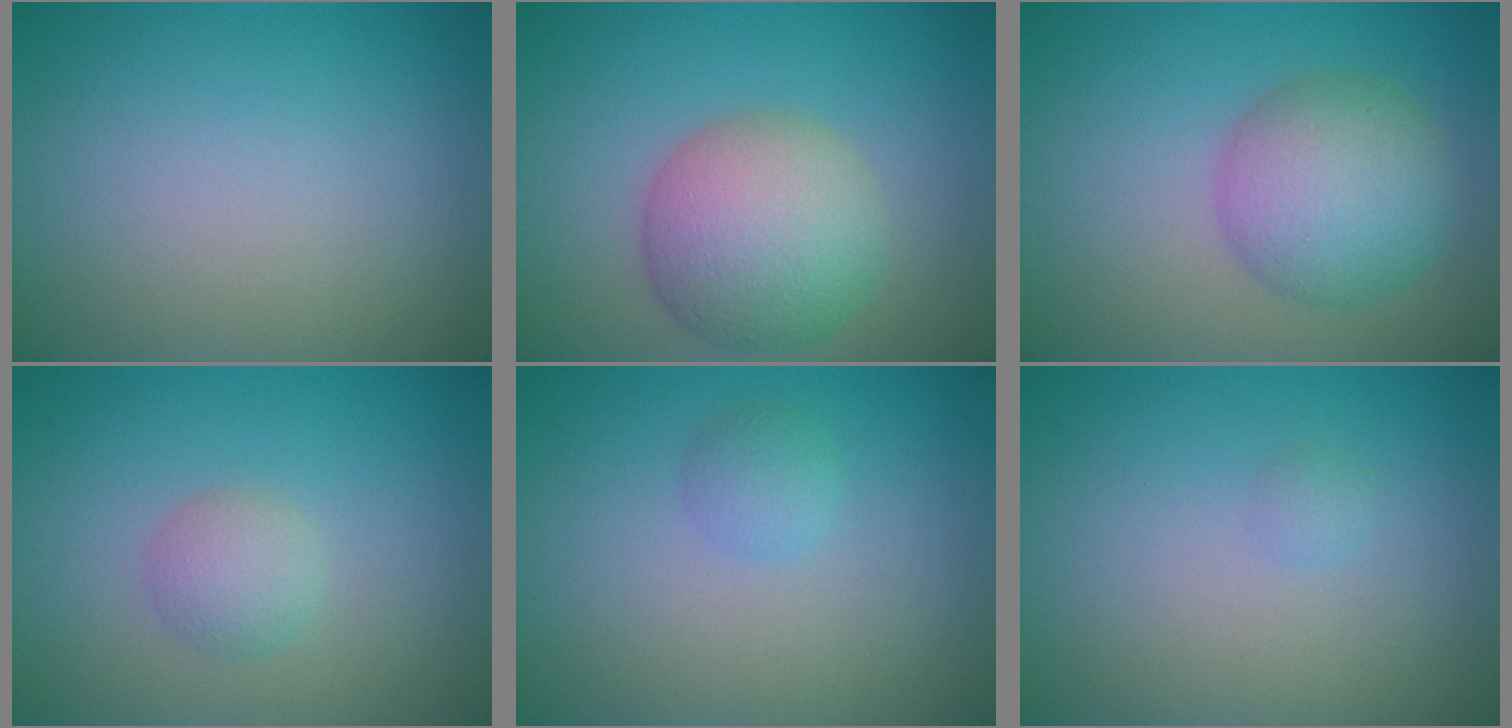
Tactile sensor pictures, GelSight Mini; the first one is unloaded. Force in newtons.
{"total": 7.1, "press": 7.1, "slide": 0.3}
{"total": 6.2, "press": 6.2, "slide": 0.1}
{"total": 2.0, "press": 2.0, "slide": 0.0}
{"total": 1.3, "press": 1.3, "slide": 0.0}
{"total": 0.6, "press": 0.6, "slide": 0.0}